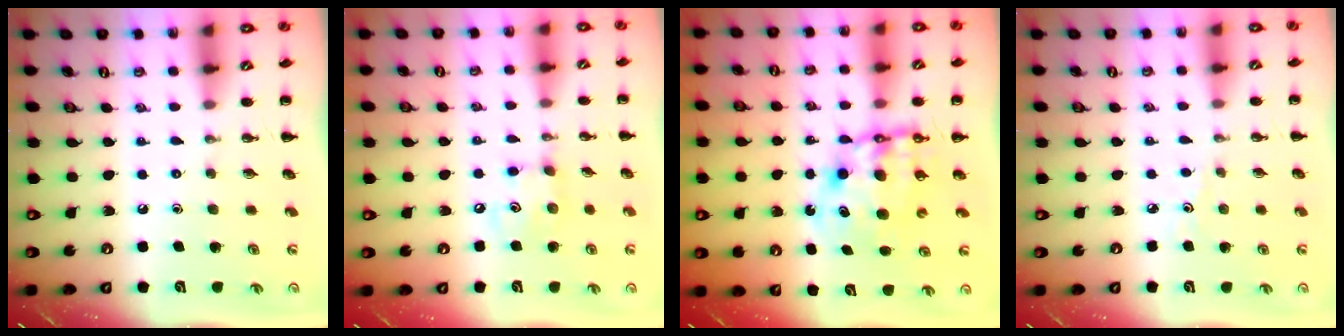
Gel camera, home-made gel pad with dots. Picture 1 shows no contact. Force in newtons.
{"total": 5.5, "press": 5.5, "slide": 0.4}
{"total": 10.0, "press": 9.7, "slide": 2.6}
{"total": 2.2, "press": 2.0, "slide": 0.9}